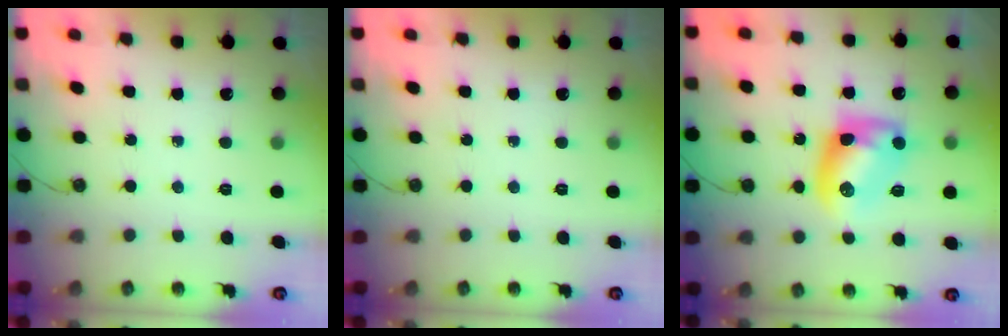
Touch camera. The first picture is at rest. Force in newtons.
{"total": 0.0}
{"total": 10.7, "press": 10.7, "slide": 0.4}